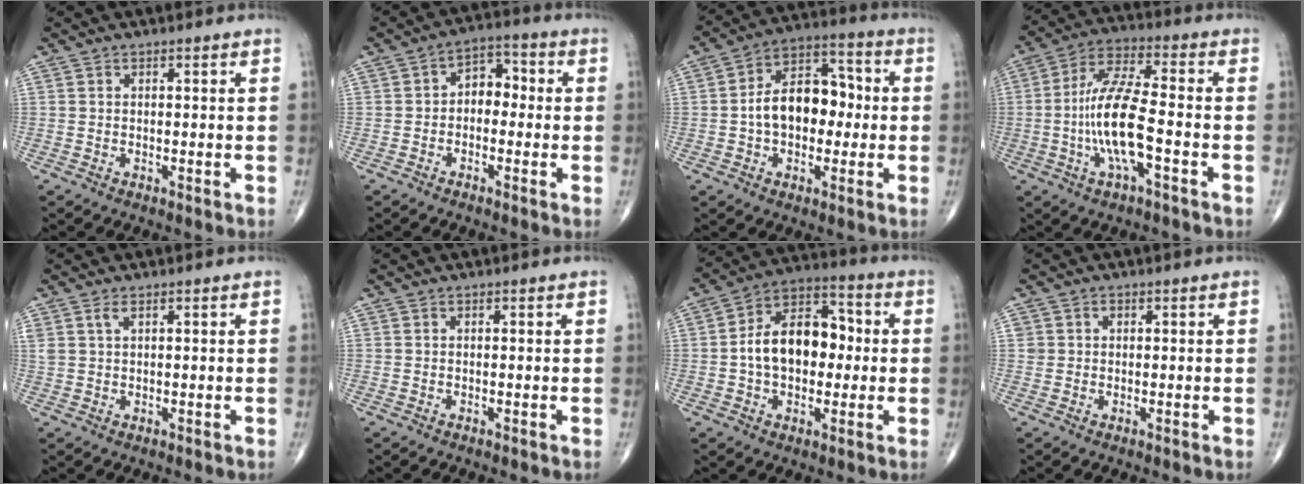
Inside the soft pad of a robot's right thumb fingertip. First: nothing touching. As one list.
[{"total": 5.8, "force": [-0.5, 4.1, 4.1], "torque": [-0.035, 0.027, -0.023]}, {"total": 13.2, "force": [-0.6, 8.8, 9.9], "torque": [-0.131, 0.041, -0.018]}, {"total": 13.2, "force": [-3.0, 3.6, 12.3], "torque": [-0.256, 0.028, -0.060]}, {"total": 1.8, "force": [1.0, 0.7, 1.3], "torque": [-0.035, 0.006, 0.028]}, {"total": 0.0}, {"total": 14.6, "force": [-0.2, 9.5, 11.0], "torque": [-0.153, 0.037, -0.011]}, {"total": 1.3, "force": [0.3, 1.3, 0.2], "torque": [0.006, 0.002, 0.003]}]